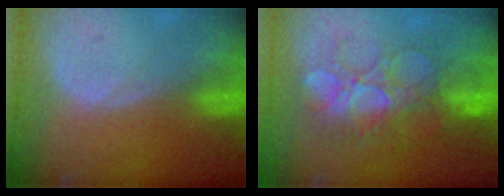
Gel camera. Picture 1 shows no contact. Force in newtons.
{"total": 8.8, "press": 8.6, "slide": 1.6}